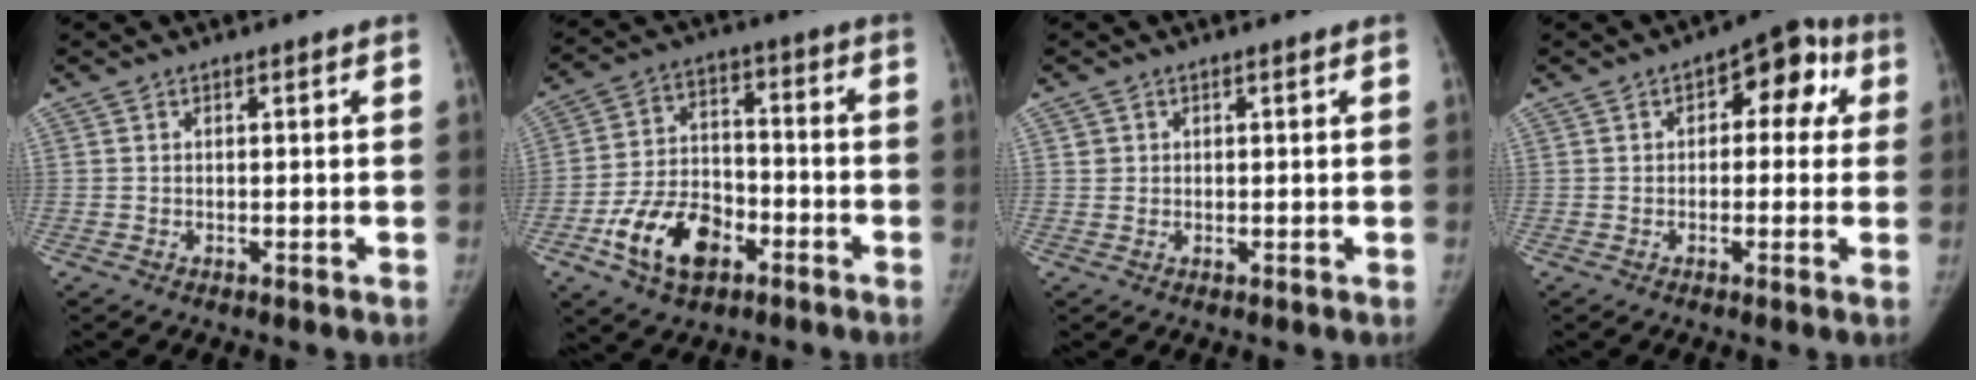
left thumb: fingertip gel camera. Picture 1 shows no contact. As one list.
[{"total": 14.3, "force": [-6.6, 9.2, 8.7], "torque": [-0.129, 0.036, -0.115]}, {"total": 1.0, "force": [0.4, 0.9, 0.1], "torque": [0.012, 0.000, 0.004]}, {"total": 8.9, "force": [2.2, 5.4, 6.7], "torque": [-0.037, 0.025, 0.017]}]